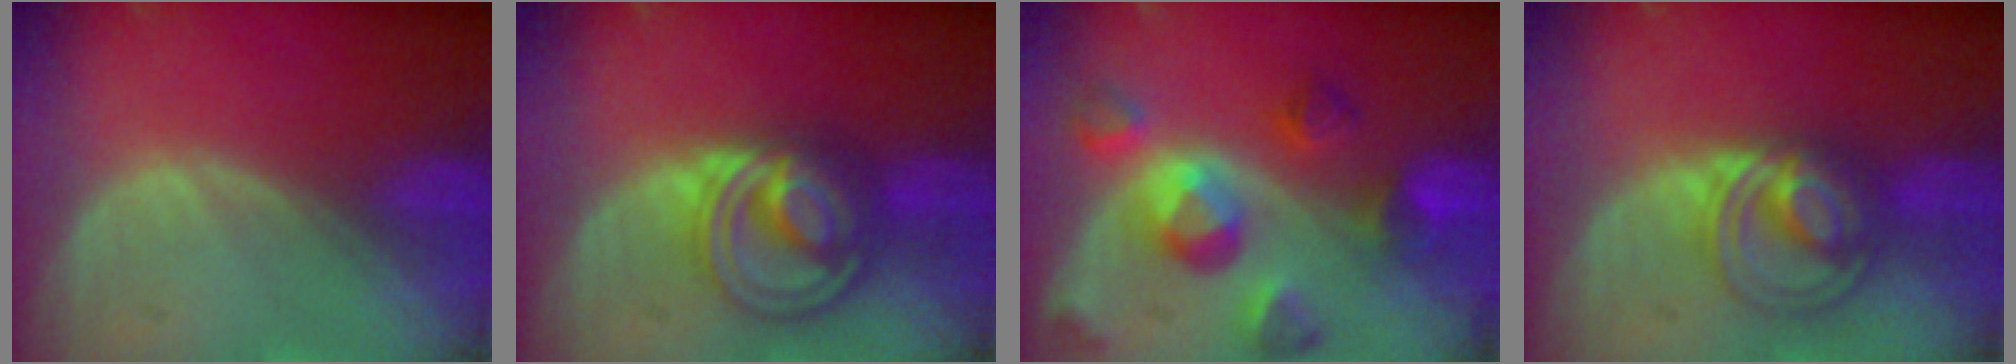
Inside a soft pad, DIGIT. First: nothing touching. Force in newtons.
{"total": 7.8, "press": 7.7, "slide": 0.5}
{"total": 9.7, "press": 8.8, "slide": 4.1}
{"total": 6.2, "press": 6.2, "slide": 0.2}